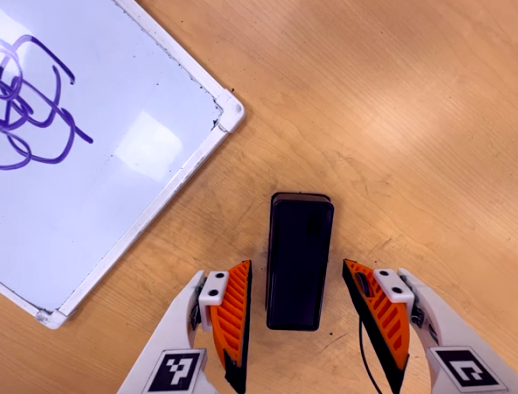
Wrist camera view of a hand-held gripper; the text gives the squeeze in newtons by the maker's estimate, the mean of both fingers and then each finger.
{"total": 0.0}